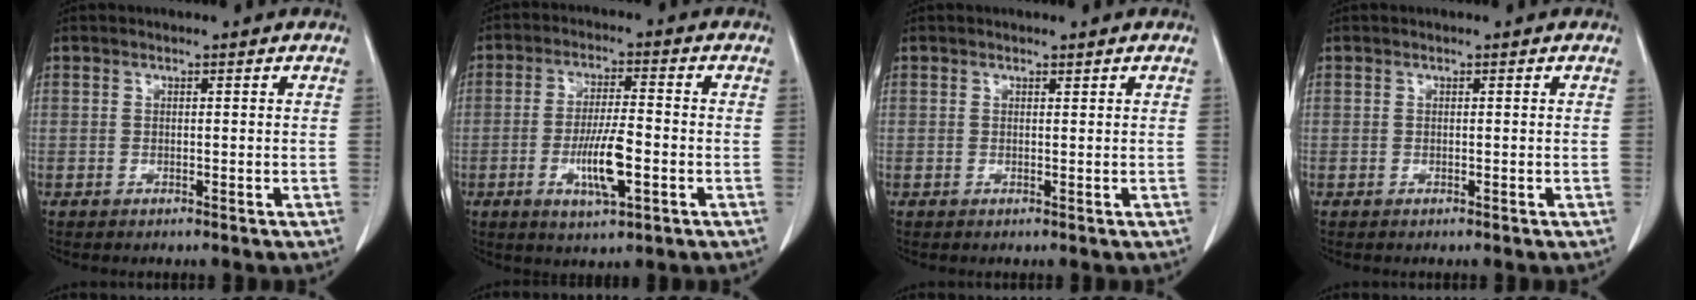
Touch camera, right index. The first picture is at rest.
{"total": 8.2, "force": [-2.5, 1.3, 7.7], "torque": [-0.144, -0.006, -0.042]}
{"total": 0.0}
{"total": 0.0}